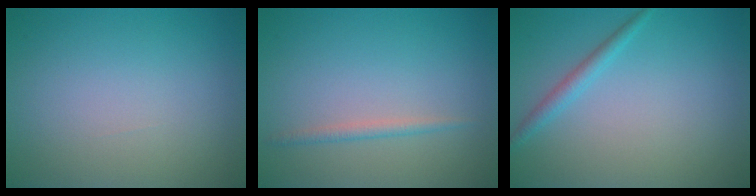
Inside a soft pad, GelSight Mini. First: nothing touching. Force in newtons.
{"total": 1.2, "press": 1.2, "slide": 0.0}
{"total": 1.5, "press": 1.5, "slide": 0.1}